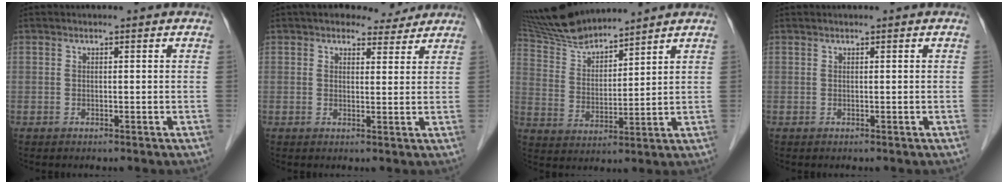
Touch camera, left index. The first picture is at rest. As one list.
[{"total": 4.7, "force": [4.1, 1.9, 1.2], "torque": [-0.010, 0.008, 0.052]}, {"total": 10.5, "force": [10.0, 0.9, 2.8], "torque": [-0.070, 0.014, 0.203]}, {"total": 0.0}]